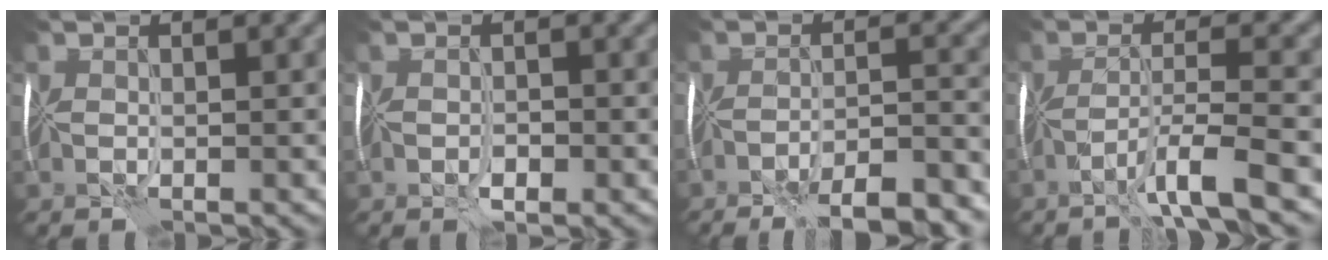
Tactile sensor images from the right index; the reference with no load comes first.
{"total": 1.0, "force": [-0.6, 0.3, 0.7], "torque": [-0.014, 0.004, -0.015]}
{"total": 9.9, "force": [-8.1, 2.2, 5.2], "torque": [-0.065, -0.003, -0.102]}
{"total": 4.7, "force": [-3.0, -0.4, 3.6], "torque": [-0.057, 0.008, -0.067]}